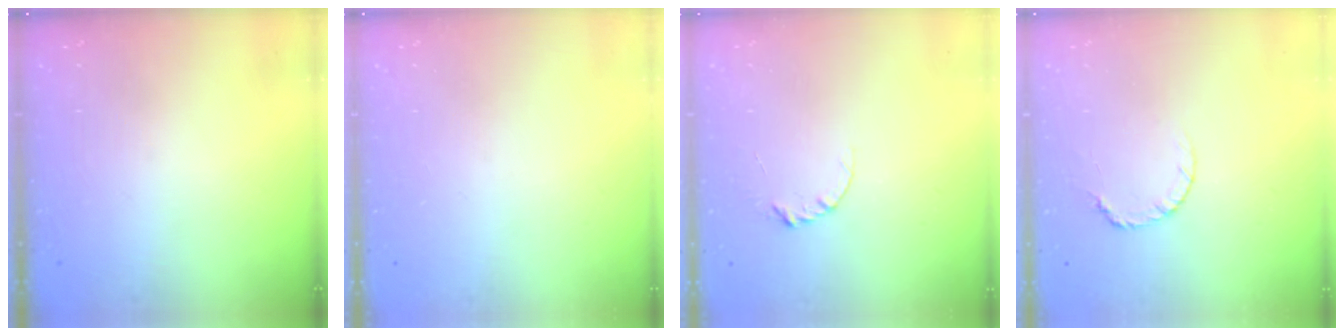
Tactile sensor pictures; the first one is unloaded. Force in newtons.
{"total": 0.0}
{"total": 3.4, "press": 3.4, "slide": 0.4}
{"total": 5.3, "press": 5.2, "slide": 0.6}